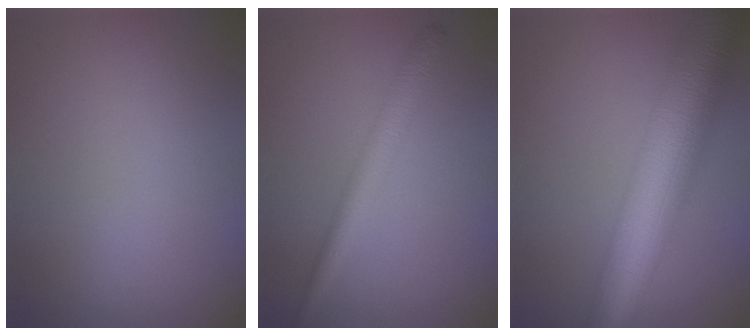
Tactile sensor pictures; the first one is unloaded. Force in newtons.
{"total": 2.9, "press": 2.9, "slide": 0.0}
{"total": 11.5, "press": 11.5, "slide": 0.3}